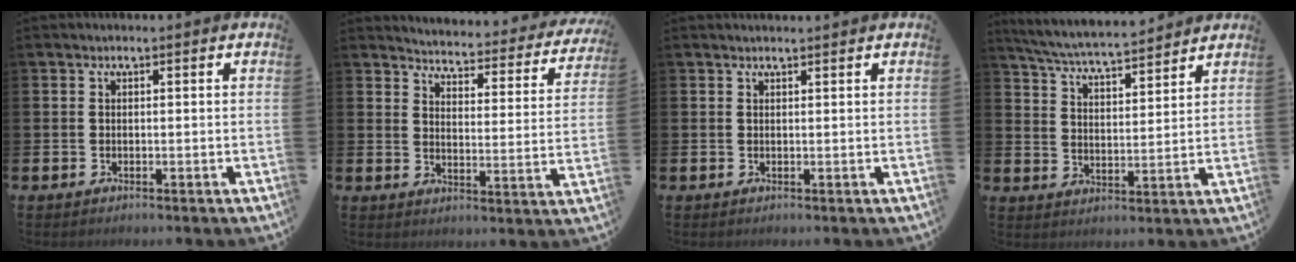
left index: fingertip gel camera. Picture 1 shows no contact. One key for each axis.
{"total": 3.8, "fx": 3.7, "fy": 0.6, "fz": 0.4, "tx": -0.023, "ty": -0.042, "tz": 0.054}
{"total": 0.6, "fx": 0.6, "fy": -0.1, "fz": 0.0, "tx": 0.000, "ty": -0.001, "tz": 0.013}
{"total": 6.1, "fx": 5.9, "fy": 0.2, "fz": 1.4, "tx": -0.056, "ty": -0.039, "tz": 0.104}